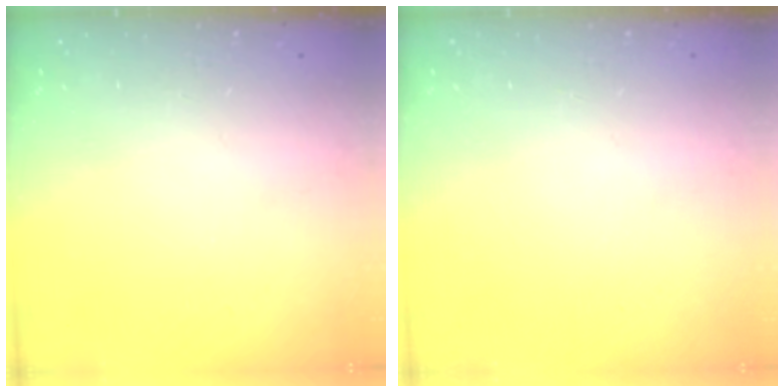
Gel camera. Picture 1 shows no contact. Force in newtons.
{"total": 0.0}